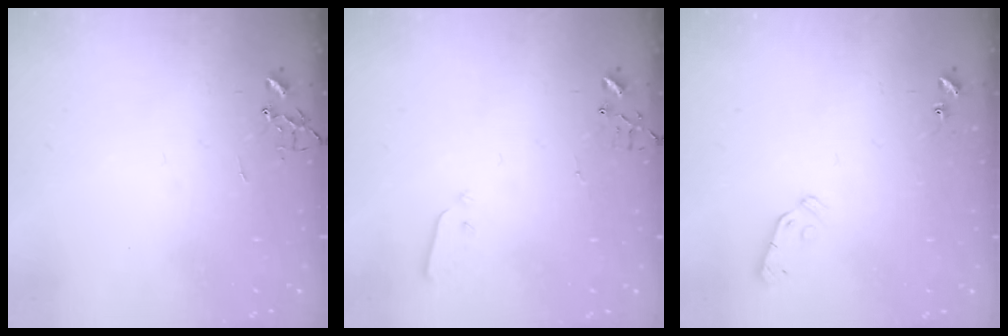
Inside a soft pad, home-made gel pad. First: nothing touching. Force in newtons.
{"total": 3.0, "press": 3.0, "slide": 0.3}
{"total": 5.9, "press": 5.9, "slide": 0.6}